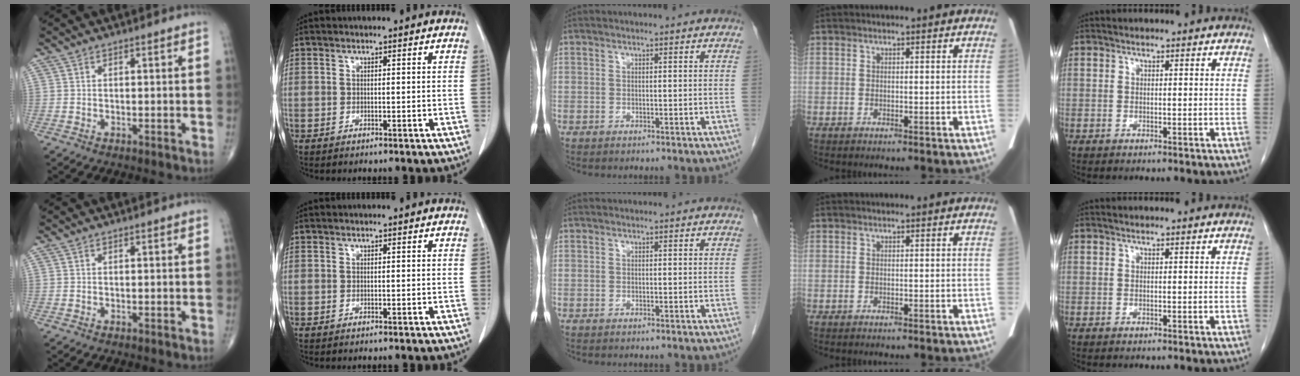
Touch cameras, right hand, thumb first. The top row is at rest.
{}